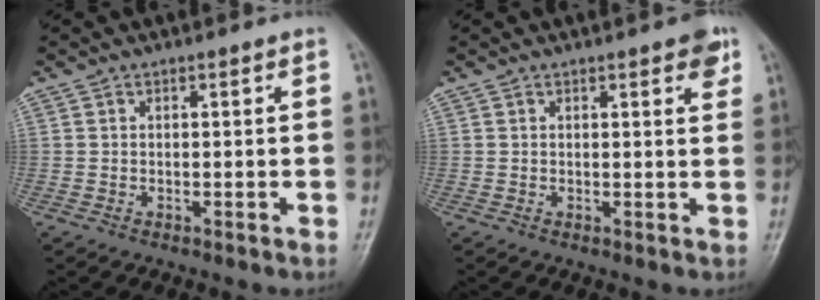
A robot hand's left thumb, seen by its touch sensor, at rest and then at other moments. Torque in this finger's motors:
{"motor_torque": [1.90, 1.23, 0.68, -0.40, 0.00]}